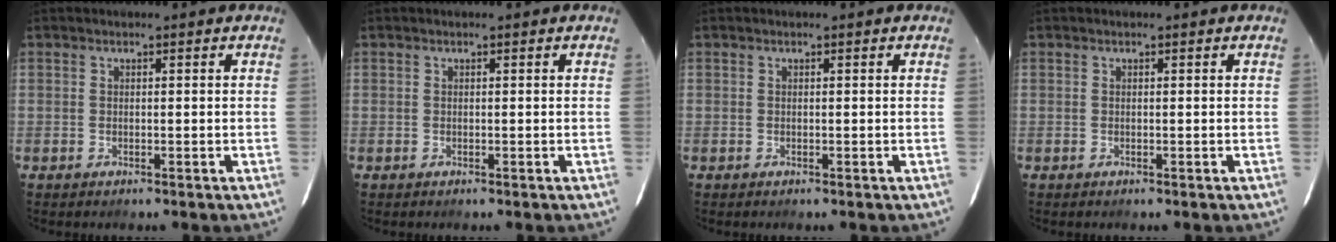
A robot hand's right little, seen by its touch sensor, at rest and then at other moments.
{"total": 0.0}
{"total": 0.0}
{"total": 0.0}